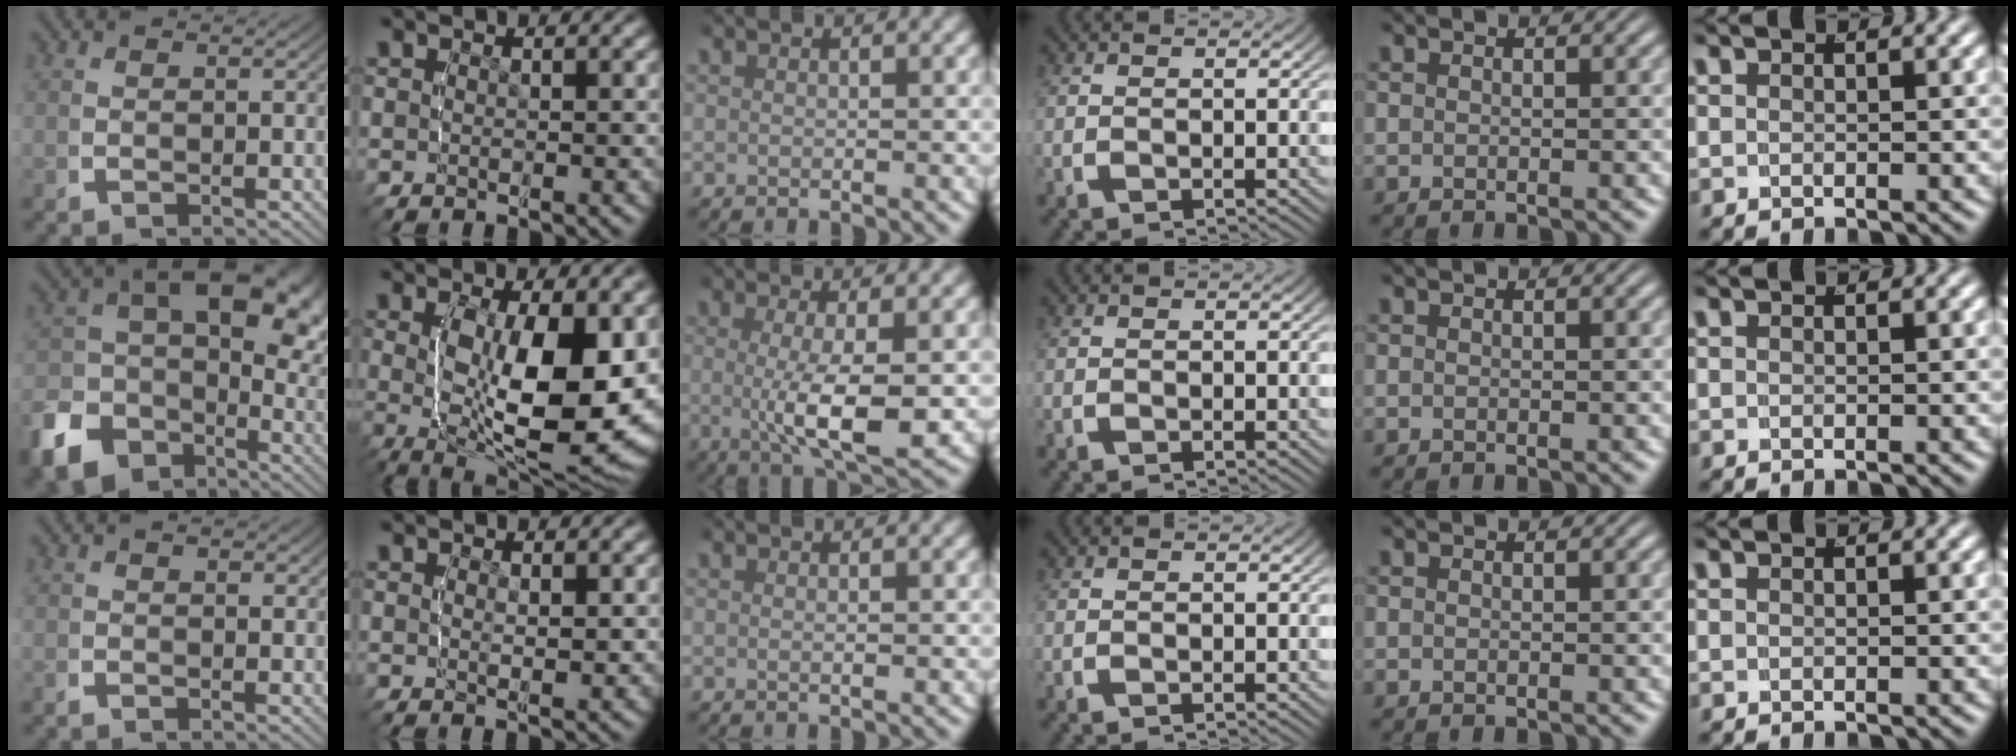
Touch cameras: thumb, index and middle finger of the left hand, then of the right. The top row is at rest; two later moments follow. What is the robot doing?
{"motion": "lift_and_place", "object": "lipstick"}